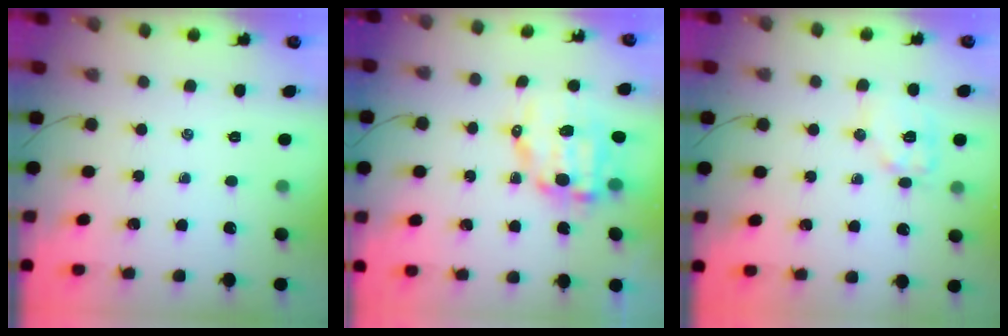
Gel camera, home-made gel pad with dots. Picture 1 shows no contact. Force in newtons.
{"total": 10.4, "press": 10.1, "slide": 2.2}
{"total": 9.0, "press": 9.0, "slide": 0.3}